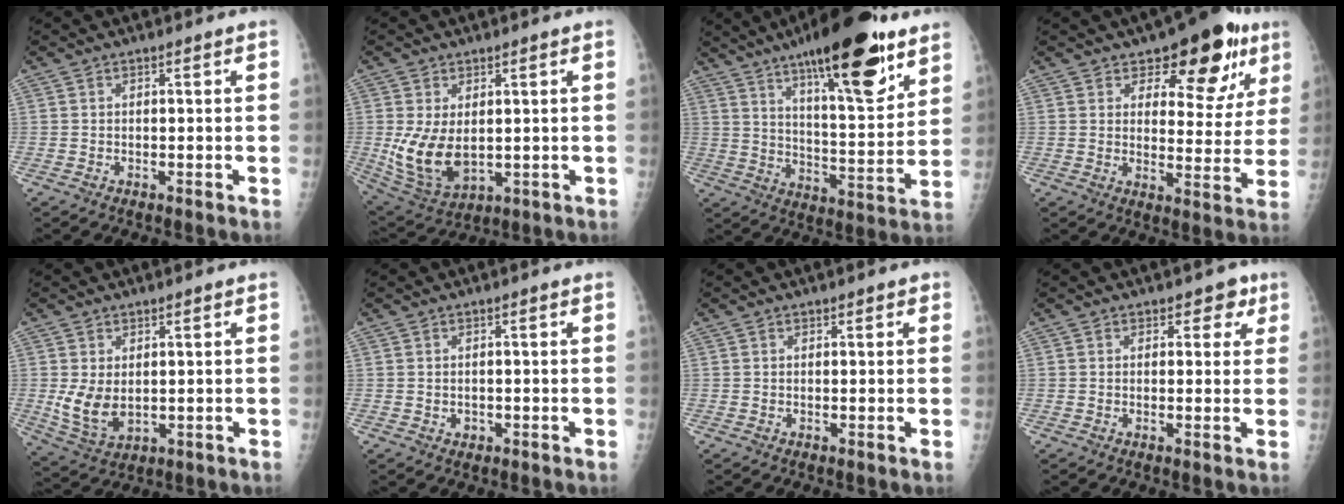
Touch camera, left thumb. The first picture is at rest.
{"total": 10.2, "force": [0.3, 6.4, 7.9], "torque": [-0.147, -0.018, 0.026]}
{"total": 22.4, "force": [13.6, 6.0, 16.7], "torque": [-0.228, -0.063, 0.212]}
{"total": 14.6, "force": [8.2, 7.4, 9.5], "torque": [-0.061, -0.038, 0.111]}
{"total": 6.9, "force": [0.5, 4.6, 5.2], "torque": [-0.092, -0.016, 0.025]}
{"total": 1.2, "force": [-0.1, 1.0, 0.5], "torque": [-0.007, 0.001, 0.002]}
{"total": 1.0, "force": [0.6, 0.6, 0.5], "torque": [0.004, -0.002, 0.004]}
{"total": 3.7, "force": [1.9, 2.6, 1.7], "torque": [0.012, -0.005, 0.019]}